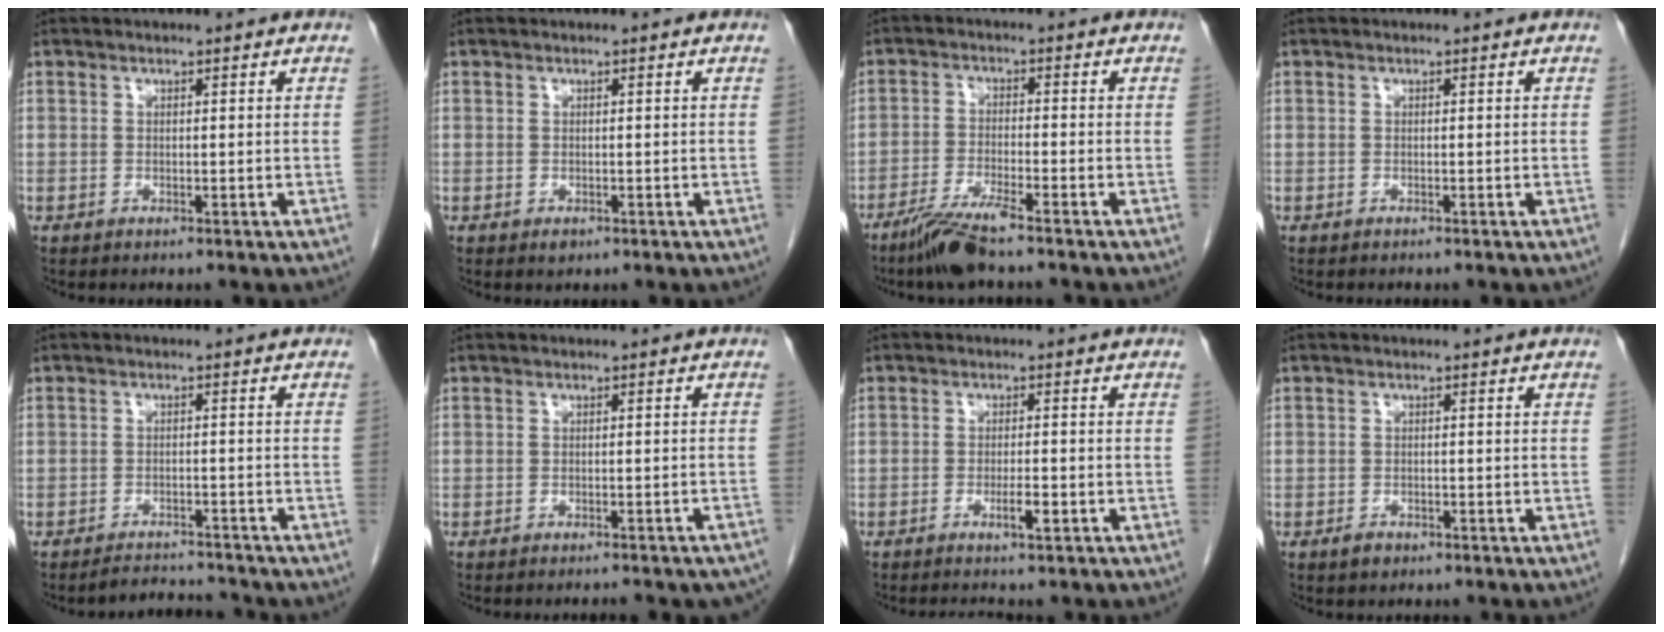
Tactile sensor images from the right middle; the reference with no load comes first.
{"total": 0.8, "force": [-0.4, 0.5, 0.4], "torque": [-0.005, 0.001, -0.003]}
{"total": 6.2, "force": [-4.8, 0.1, 3.9], "torque": [-0.081, -0.018, -0.094]}
{"total": 0.6, "force": [-0.5, 0.1, 0.3], "torque": [-0.010, -0.002, -0.009]}
{"total": 3.9, "force": [-3.9, 0.2, -0.2], "torque": [0.001, -0.004, -0.061]}
{"total": 8.6, "force": [-7.9, 1.5, 2.9], "torque": [-0.026, -0.005, -0.081]}
{"total": 2.7, "force": [-1.6, 0.1, 2.2], "torque": [-0.041, -0.005, -0.026]}
{"total": 1.5, "force": [-1.1, 0.8, 0.6], "torque": [-0.015, 0.001, -0.014]}